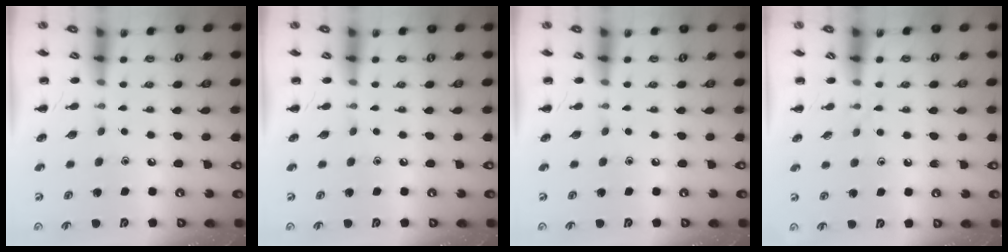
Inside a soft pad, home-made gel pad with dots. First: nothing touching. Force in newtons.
{"total": 0.0}
{"total": 0.0}
{"total": 3.4, "press": 3.2, "slide": 1.2}